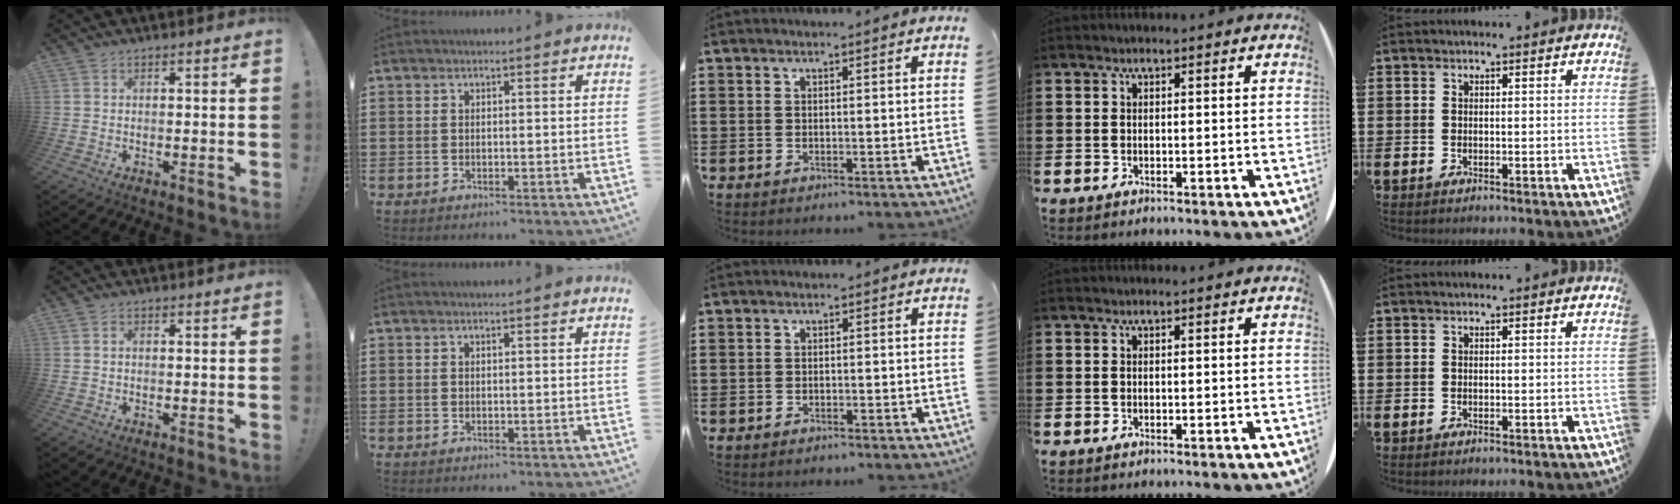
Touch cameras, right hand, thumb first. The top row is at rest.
{"thumb": {"total": 0.8, "force": [0.1, 0.5, 0.6], "torque": [-0.013, 0.004, 0.002]}, "middle": {"total": 0.7, "force": [-0.7, 0.3, 0.0], "torque": [-0.002, 0.000, -0.015]}}